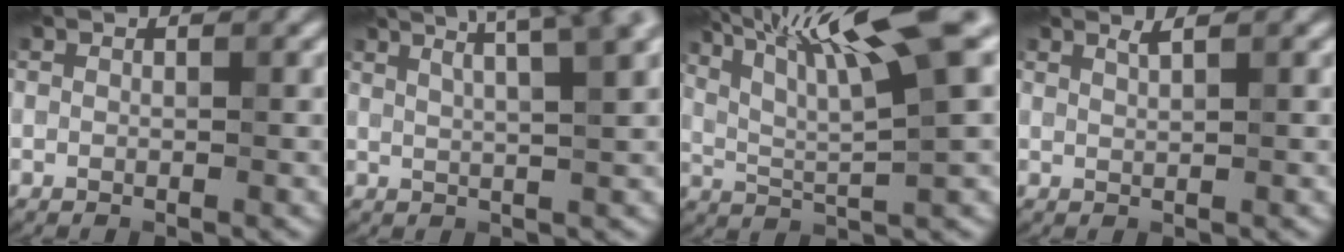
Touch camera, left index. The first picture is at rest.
{"total": 6.9, "force": [4.0, 2.0, 5.3], "torque": [-0.061, 0.043, 0.039]}
{"total": 11.2, "force": [5.2, 1.8, 9.8], "torque": [-0.171, 0.017, 0.101]}
{"total": 0.7, "force": [0.6, 0.1, 0.5], "torque": [-0.002, 0.012, 0.009]}